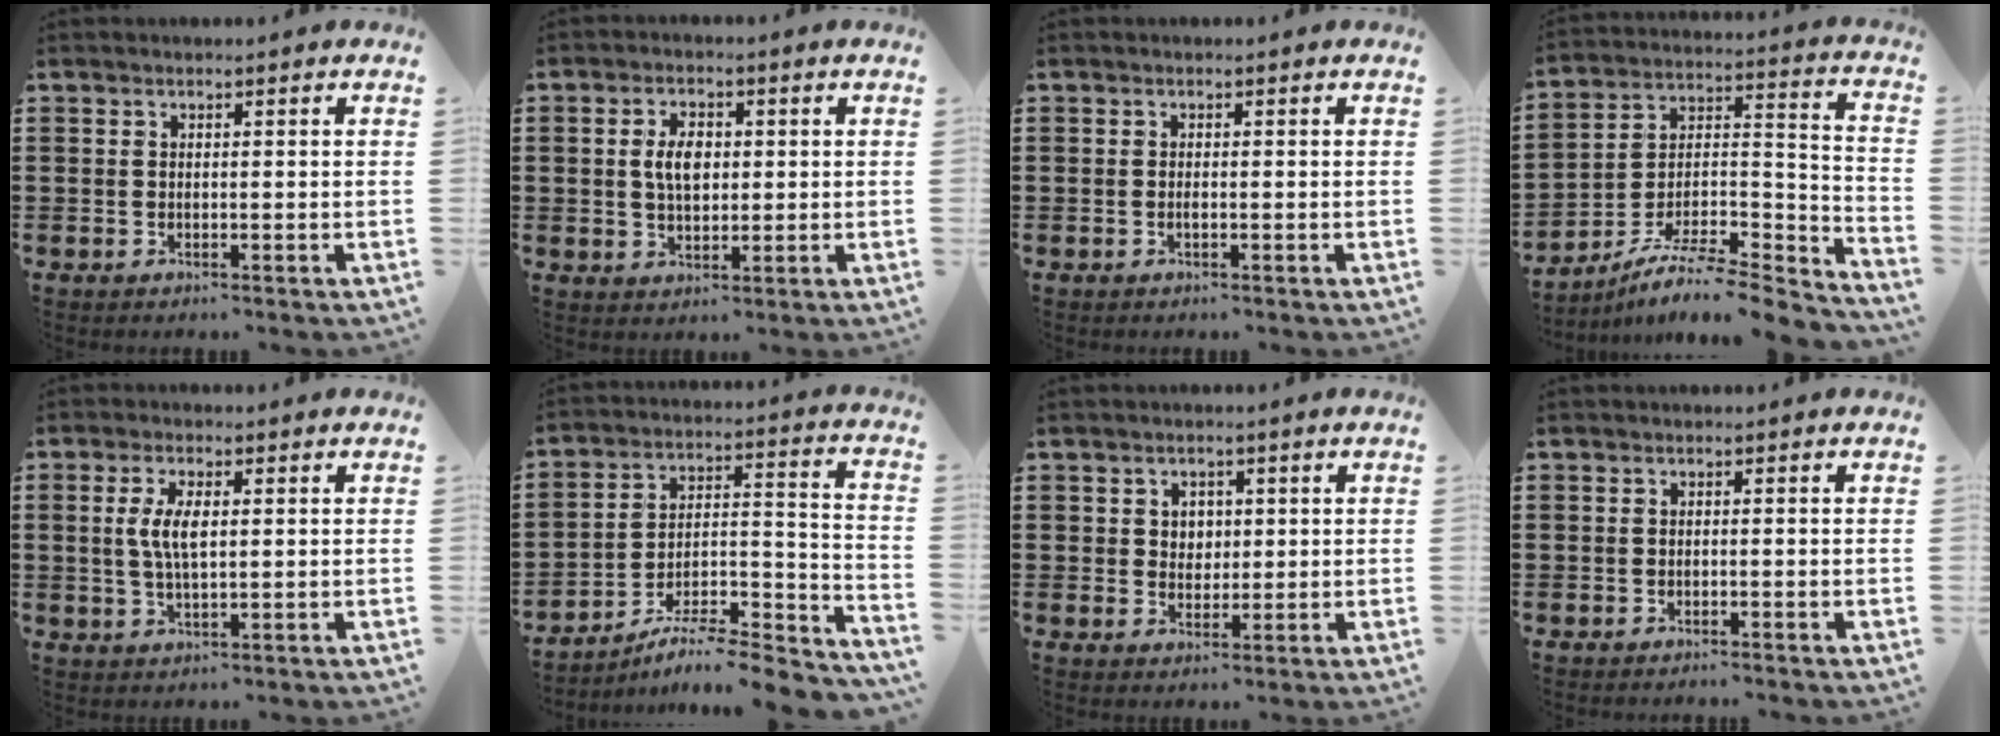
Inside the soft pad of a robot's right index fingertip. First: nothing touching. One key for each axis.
{"total": 4.6, "fx": 0.5, "fy": 2.7, "fz": 3.7, "tx": -0.061, "ty": 0.005, "tz": 0.003}
{"total": 0.6, "fx": -0.2, "fy": -0.1, "fz": 0.5, "tx": -0.012, "ty": -0.007, "tz": -0.003}
{"total": 8.1, "fx": -6.9, "fy": 1.7, "fz": 3.8, "tx": -0.064, "ty": 0.004, "tz": -0.138}
{"total": 4.8, "fx": 0.7, "fy": 1.8, "fz": 4.5, "tx": -0.097, "ty": 0.004, "tz": 0.007}
{"total": 6.7, "fx": -6.1, "fy": 0.4, "fz": 2.7, "tx": -0.039, "ty": -0.004, "tz": -0.123}
{"total": 2.7, "fx": 0.9, "fy": 2.4, "fz": 0.7, "tx": -0.014, "ty": 0.007, "tz": 0.013}
{"total": 0.5, "fx": -0.5, "fy": -0.1, "fz": 0.0, "tx": -0.002, "ty": -0.003, "tz": -0.011}